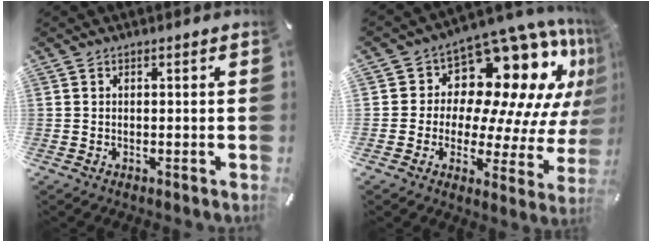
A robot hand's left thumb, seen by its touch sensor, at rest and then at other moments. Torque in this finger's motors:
{"motor_torque": [2.12, 2.89, 0.42, -0.07, 0.08]}